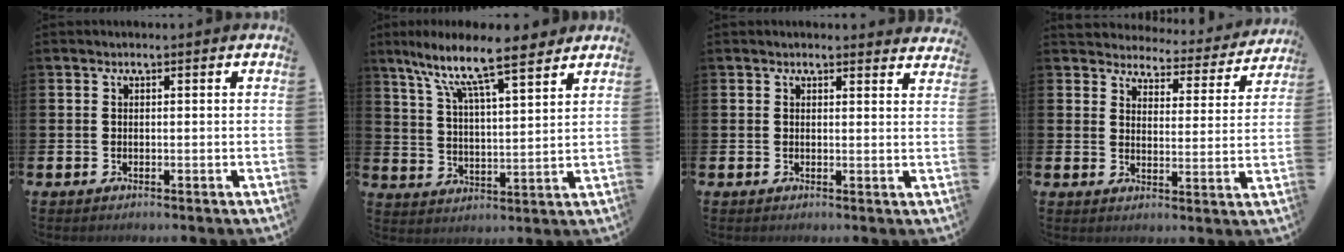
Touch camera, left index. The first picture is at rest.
{"total": 10.6, "force": [8.9, 1.7, 5.6], "torque": [-0.127, -0.050, 0.150]}
{"total": 1.7, "force": [1.7, 0.2, -0.1], "torque": [0.011, -0.011, 0.028]}
{"total": 4.3, "force": [4.2, 0.9, 0.2], "torque": [-0.015, -0.042, 0.066]}